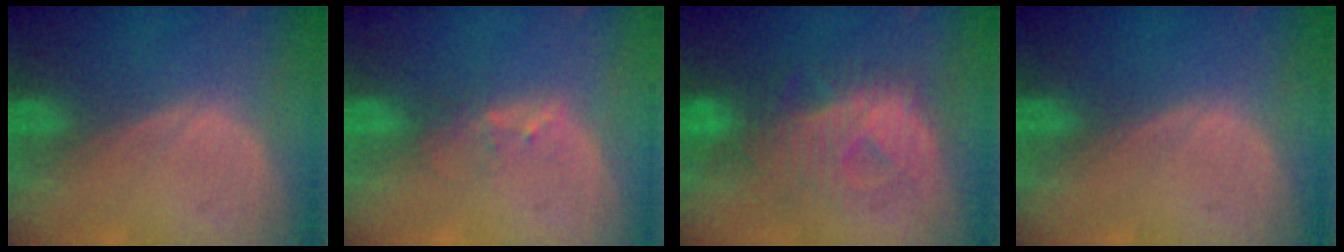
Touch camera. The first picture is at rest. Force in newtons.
{"total": 2.0, "press": 1.9, "slide": 0.4}
{"total": 8.4, "press": 8.4, "slide": 0.1}
{"total": 0.0}